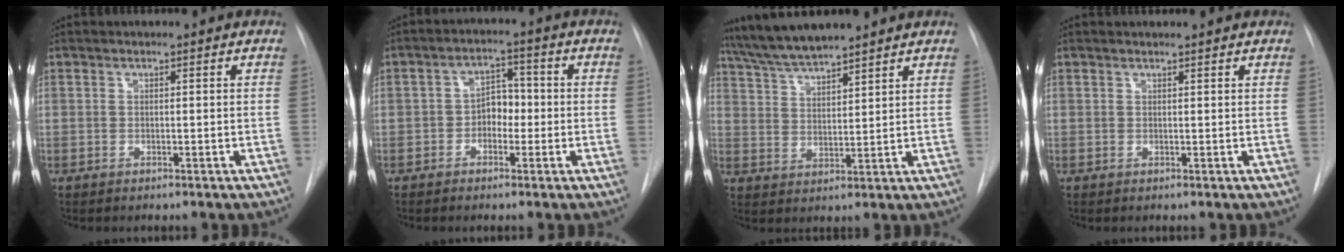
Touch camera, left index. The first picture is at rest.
{"total": 4.3, "force": [-1.7, 2.8, 2.8], "torque": [-0.040, 0.011, -0.034]}
{"total": 8.4, "force": [7.6, 0.4, 3.5], "torque": [-0.067, 0.021, 0.142]}
{"total": 1.3, "force": [1.3, 0.1, 0.3], "torque": [-0.006, 0.008, 0.011]}